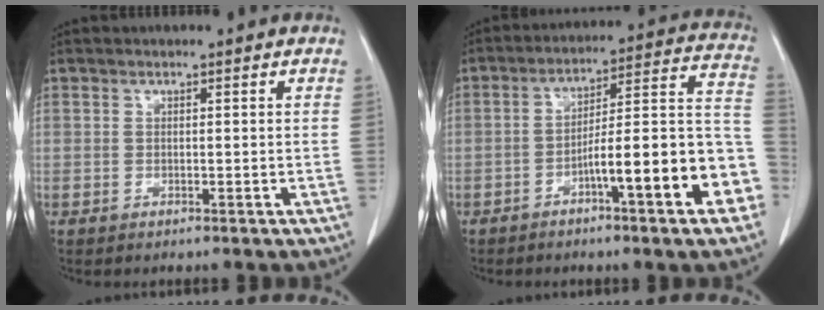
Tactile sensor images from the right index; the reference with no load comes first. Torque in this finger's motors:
{"motor_torque": [0.86, -0.33, 0.41, 0.14]}